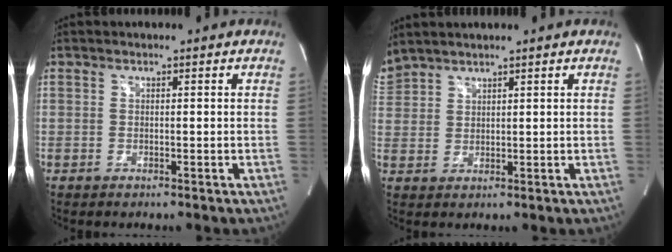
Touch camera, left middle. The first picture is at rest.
{"total": 4.4, "force": [4.3, 0.7, 1.0], "torque": [-0.032, 0.027, 0.091]}